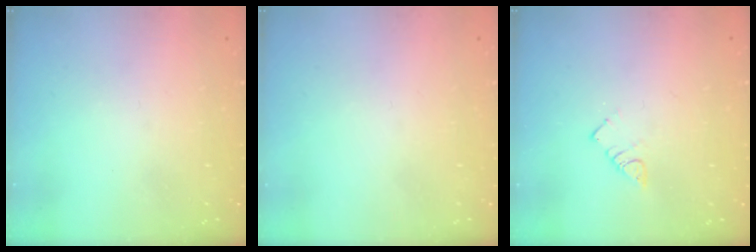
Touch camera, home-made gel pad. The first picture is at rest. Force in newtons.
{"total": 1.8, "press": 1.7, "slide": 0.1}
{"total": 2.9, "press": 2.9, "slide": 0.5}